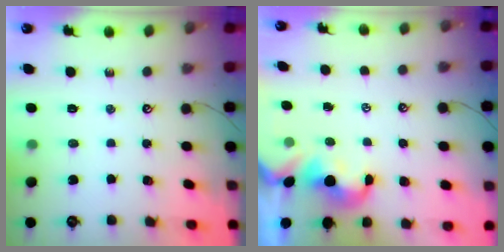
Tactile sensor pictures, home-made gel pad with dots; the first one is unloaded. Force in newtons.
{"total": 0.5, "press": 0.2, "slide": 0.5}